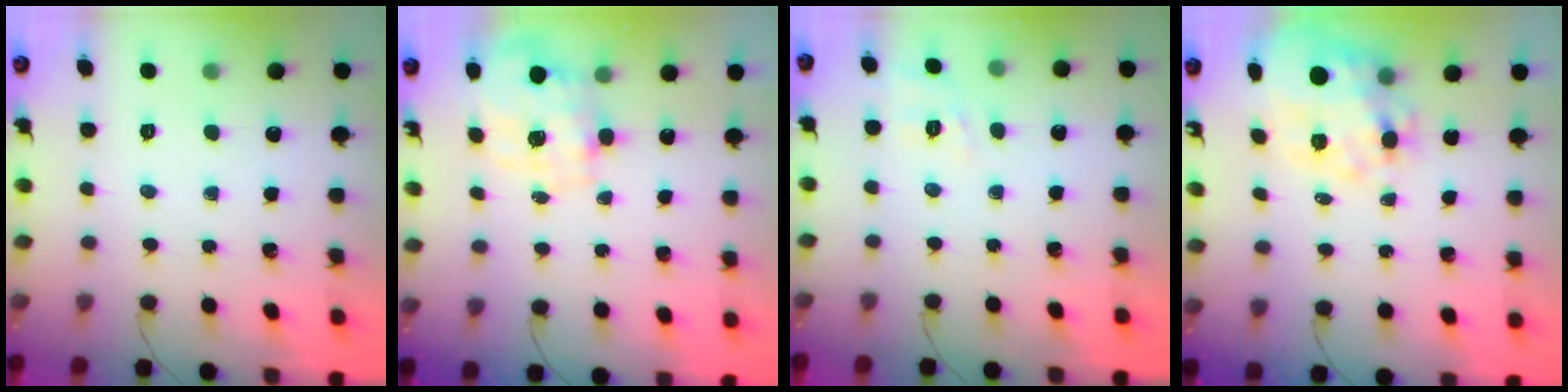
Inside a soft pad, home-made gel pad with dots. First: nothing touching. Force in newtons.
{"total": 9.8, "press": 9.8, "slide": 0.8}
{"total": 2.2, "press": 0.8, "slide": 2.0}
{"total": 6.2, "press": 5.3, "slide": 3.2}